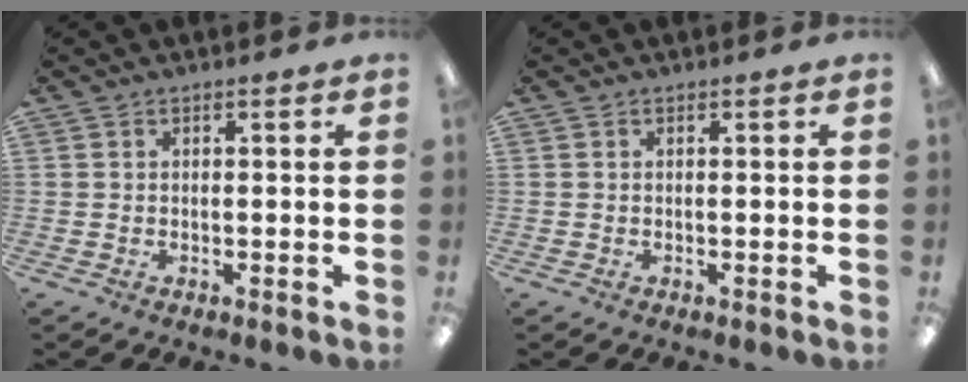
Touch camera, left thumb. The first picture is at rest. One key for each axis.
{"total": 0.0}